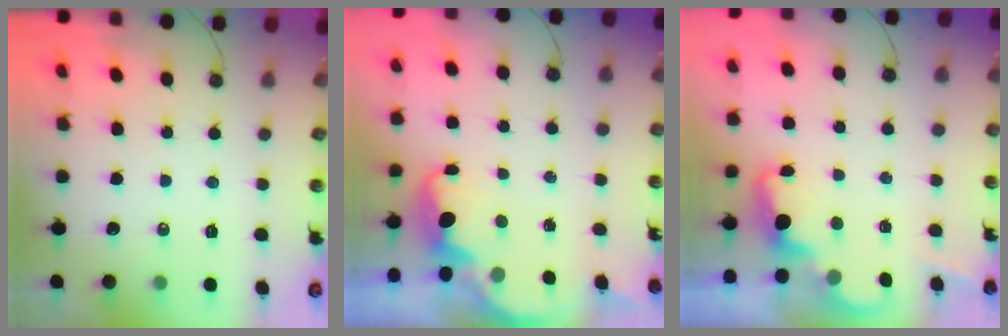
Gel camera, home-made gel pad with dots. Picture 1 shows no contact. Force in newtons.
{"total": 3.0, "press": 2.9, "slide": 0.7}
{"total": 2.4, "press": 2.4, "slide": 0.5}